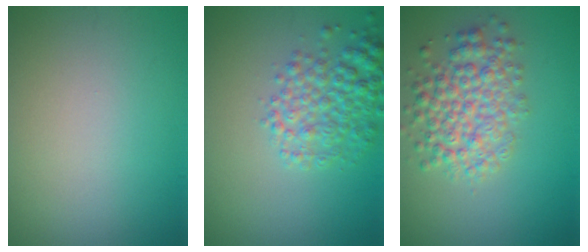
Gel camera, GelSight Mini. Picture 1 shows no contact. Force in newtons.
{"total": 4.0, "press": 4.0, "slide": 0.2}
{"total": 4.9, "press": 4.9, "slide": 0.1}